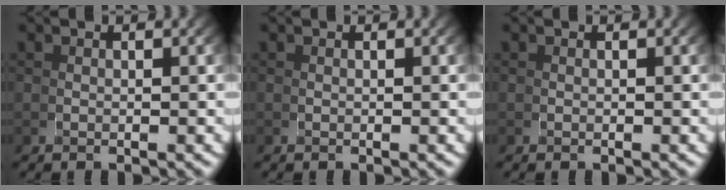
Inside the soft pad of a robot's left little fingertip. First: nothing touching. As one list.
[{"total": 0.0}, {"total": 0.0}]